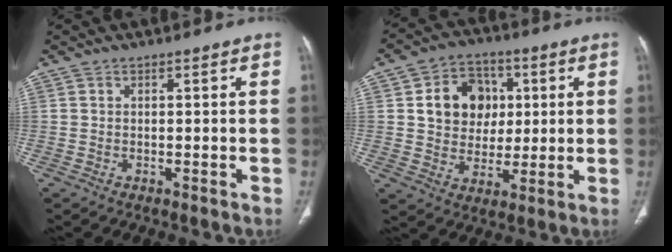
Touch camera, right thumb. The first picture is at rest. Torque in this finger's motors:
{"motor_torque": [0.52, 1.93, 0.60, -0.47, 0.02]}